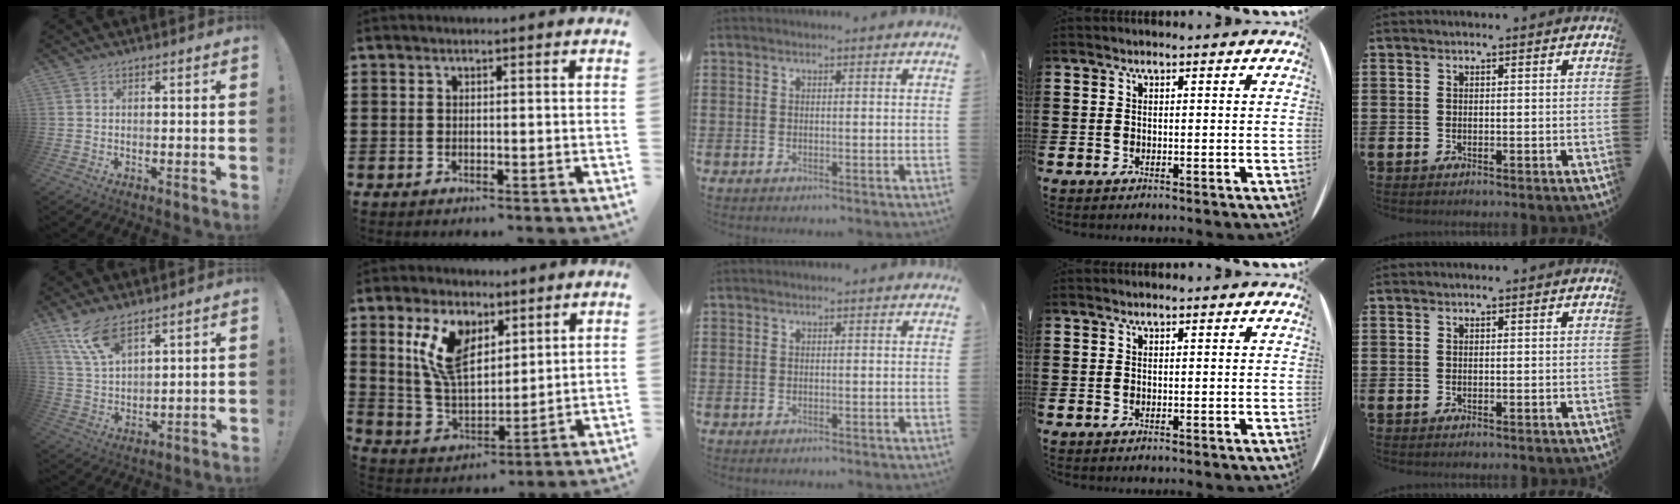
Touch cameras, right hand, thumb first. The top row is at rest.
{"thumb": {"total": 11.1, "force": [8.0, 3.9, 6.6], "torque": [-0.128, -0.036, 0.151]}, "index": {"total": 10.2, "force": [4.8, 5.2, 7.3], "torque": [-0.165, 0.007, 0.088]}}